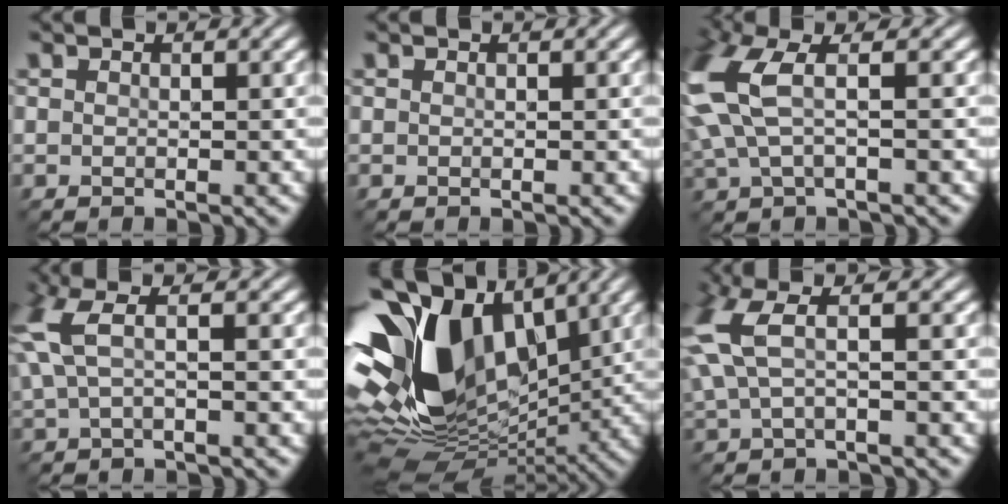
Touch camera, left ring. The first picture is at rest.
{"total": 0.0}
{"total": 5.4, "force": [0.9, 2.3, 4.8], "torque": [-0.138, 0.008, 0.016]}
{"total": 3.5, "force": [1.0, 1.2, 3.1], "torque": [-0.083, 0.006, 0.021]}
{"total": 15.1, "force": [2.3, 10.2, 10.8], "torque": [-0.240, 0.006, 0.044]}
{"total": 4.0, "force": [1.1, 1.5, 3.6], "torque": [-0.099, 0.008, 0.022]}